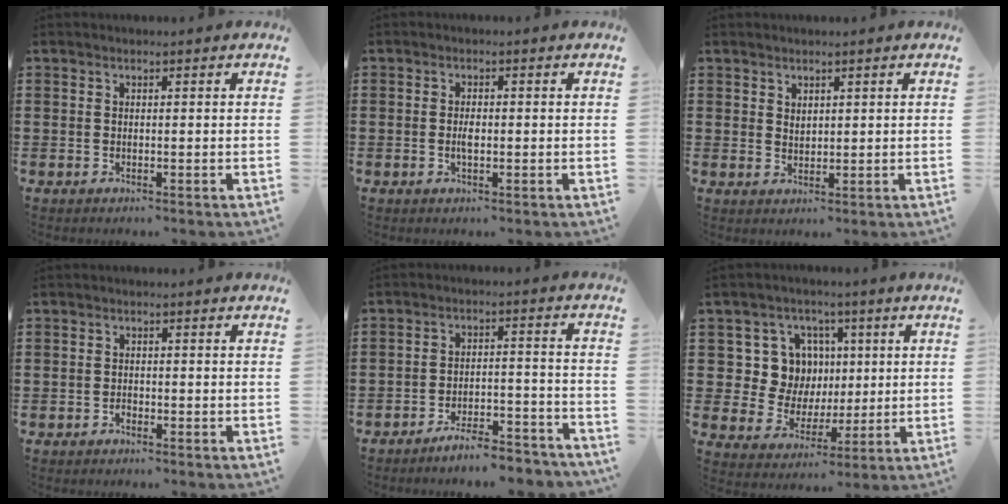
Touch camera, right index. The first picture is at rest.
{"total": 2.1, "force": [-0.3, 0.8, 1.9], "torque": [-0.043, -0.002, -0.008]}
{"total": 1.5, "force": [1.3, 0.6, 0.2], "torque": [-0.005, 0.001, 0.026]}
{"total": 0.8, "force": [-0.7, 0.4, 0.0], "torque": [0.001, 0.001, -0.014]}
{"total": 5.7, "force": [-5.4, 0.1, 1.9], "torque": [-0.029, 0.004, -0.103]}
{"total": 9.3, "force": [2.1, 8.6, 3.0], "torque": [-0.078, 0.005, 0.046]}